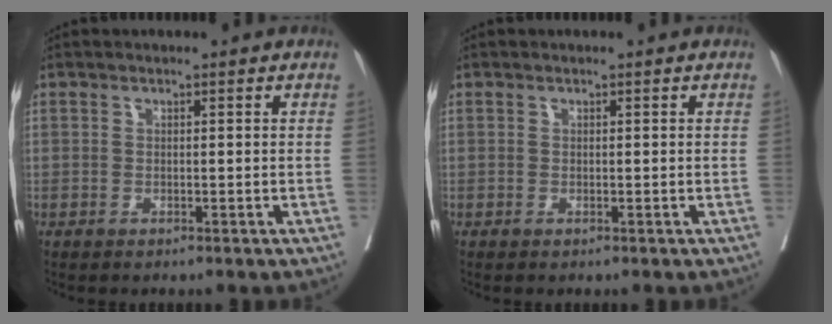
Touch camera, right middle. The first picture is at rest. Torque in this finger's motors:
{"motor_torque": [0.01, -0.04, -0.06, 0.00]}